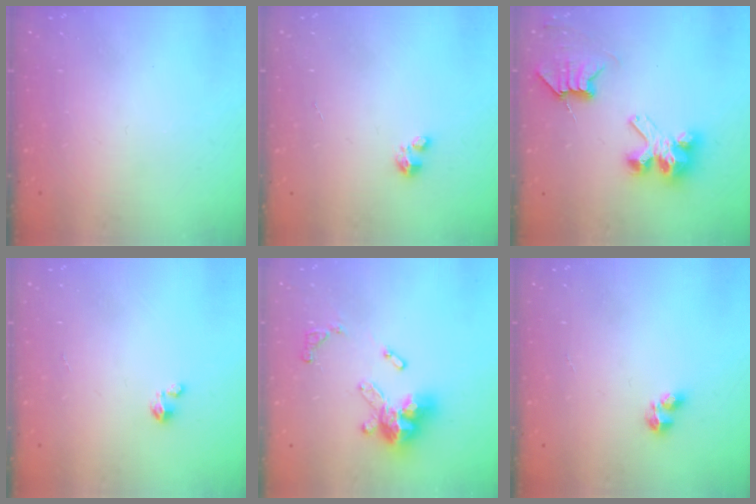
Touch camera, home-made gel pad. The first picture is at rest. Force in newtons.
{"total": 1.5, "press": 1.5, "slide": 0.1}
{"total": 7.4, "press": 7.4, "slide": 0.2}
{"total": 1.5, "press": 1.5, "slide": 0.1}
{"total": 15.2, "press": 15.1, "slide": 1.7}
{"total": 2.1, "press": 2.0, "slide": 0.8}